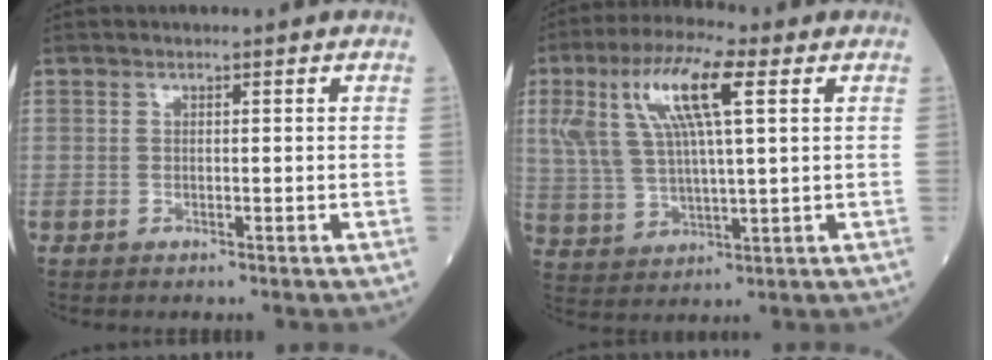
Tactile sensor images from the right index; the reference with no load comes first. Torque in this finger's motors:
{"motor_torque": [1.21, 0.93, 0.39, 0.21]}